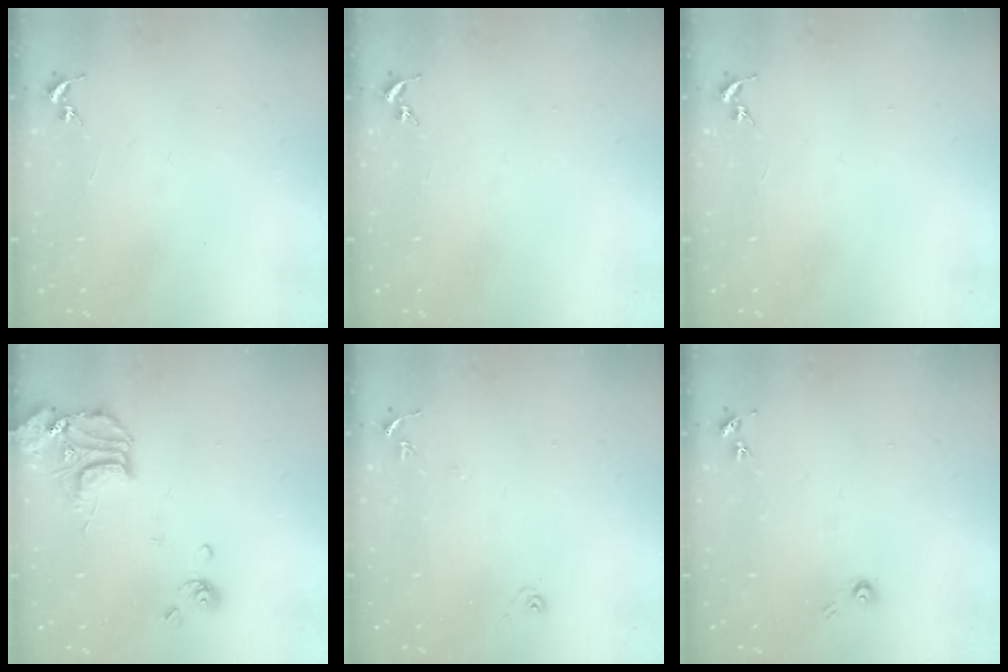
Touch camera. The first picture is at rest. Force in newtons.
{"total": 0.0}
{"total": 0.0}
{"total": 14.9, "press": 14.7, "slide": 2.2}
{"total": 5.9, "press": 5.9, "slide": 0.6}
{"total": 3.8, "press": 3.7, "slide": 0.2}